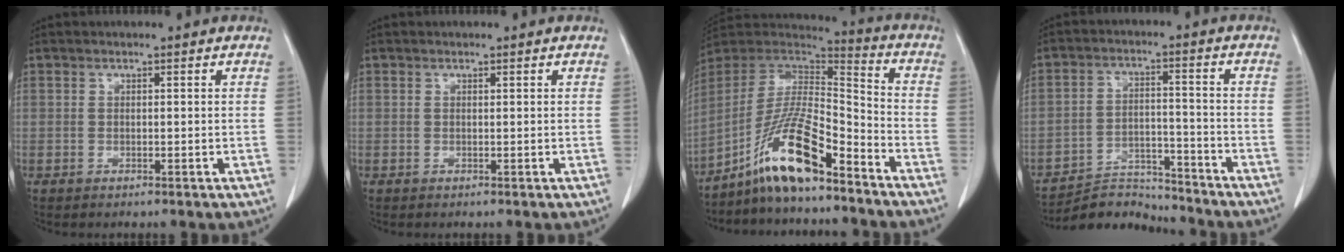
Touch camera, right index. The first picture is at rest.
{"total": 0.0}
{"total": 13.8, "force": [-9.7, 1.9, 9.7], "torque": [-0.187, 0.010, -0.177]}
{"total": 7.6, "force": [-7.3, 1.3, -1.5], "torque": [0.034, 0.021, -0.128]}